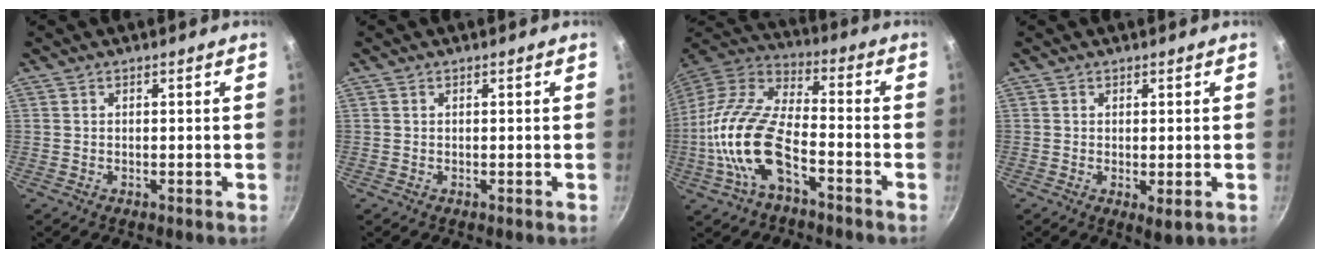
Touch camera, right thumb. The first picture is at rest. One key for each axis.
{"total": 0.0}
{"total": 18.3, "fx": -6.0, "fy": 8.6, "fz": 14.9, "tx": -0.311, "ty": 0.045, "tz": -0.114}
{"total": 2.6, "fx": -0.5, "fy": 0.6, "fz": 2.4, "tx": -0.041, "ty": -0.011, "tz": -0.004}